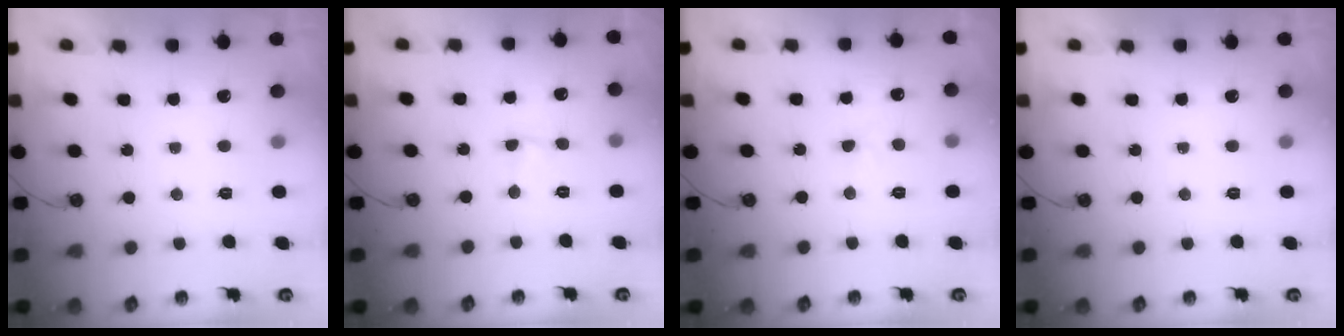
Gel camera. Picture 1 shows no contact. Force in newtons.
{"total": 1.7, "press": 1.6, "slide": 0.4}
{"total": 3.6, "press": 3.5, "slide": 0.4}
{"total": 0.0}